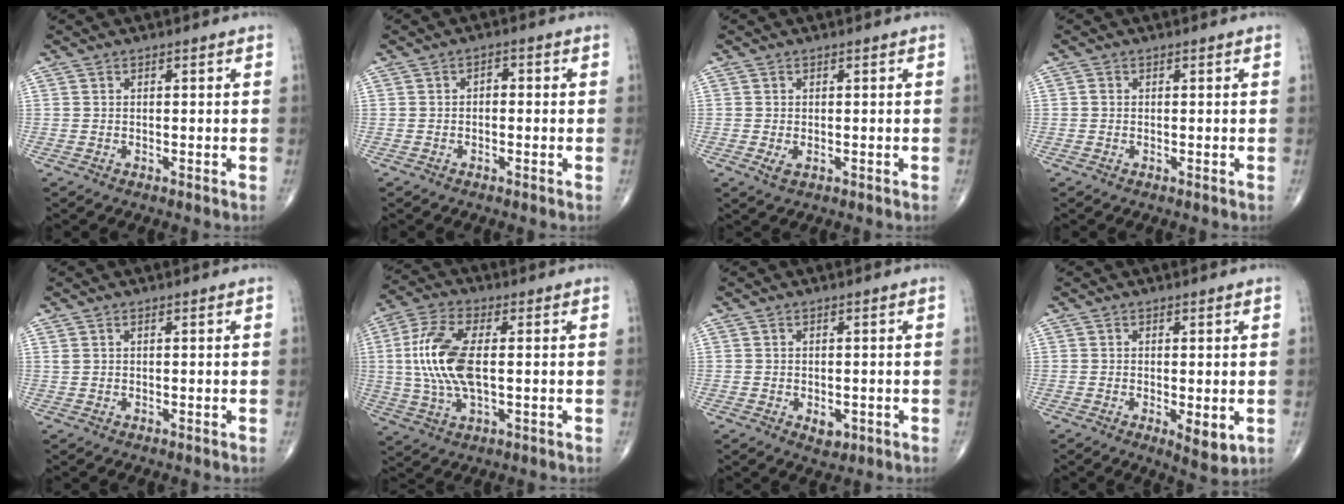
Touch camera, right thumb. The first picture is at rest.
{"total": 1.7, "force": [-0.2, 1.2, 1.2], "torque": [-0.007, 0.008, -0.010]}
{"total": 1.7, "force": [-0.4, 1.0, 1.3], "torque": [-0.024, -0.001, -0.003]}
{"total": 0.6, "force": [0.0, 0.5, 0.3], "torque": [-0.002, 0.001, -0.003]}
{"total": 0.7, "force": [0.4, 0.3, 0.5], "torque": [-0.012, 0.008, 0.010]}
{"total": 13.2, "force": [0.7, 5.8, 11.9], "torque": [-0.262, 0.005, 0.013]}
{"total": 2.3, "force": [-0.7, 1.5, 1.6], "torque": [-0.014, -0.001, -0.004]}
{"total": 4.6, "force": [-0.9, 1.7, 4.1], "torque": [-0.059, -0.014, -0.010]}